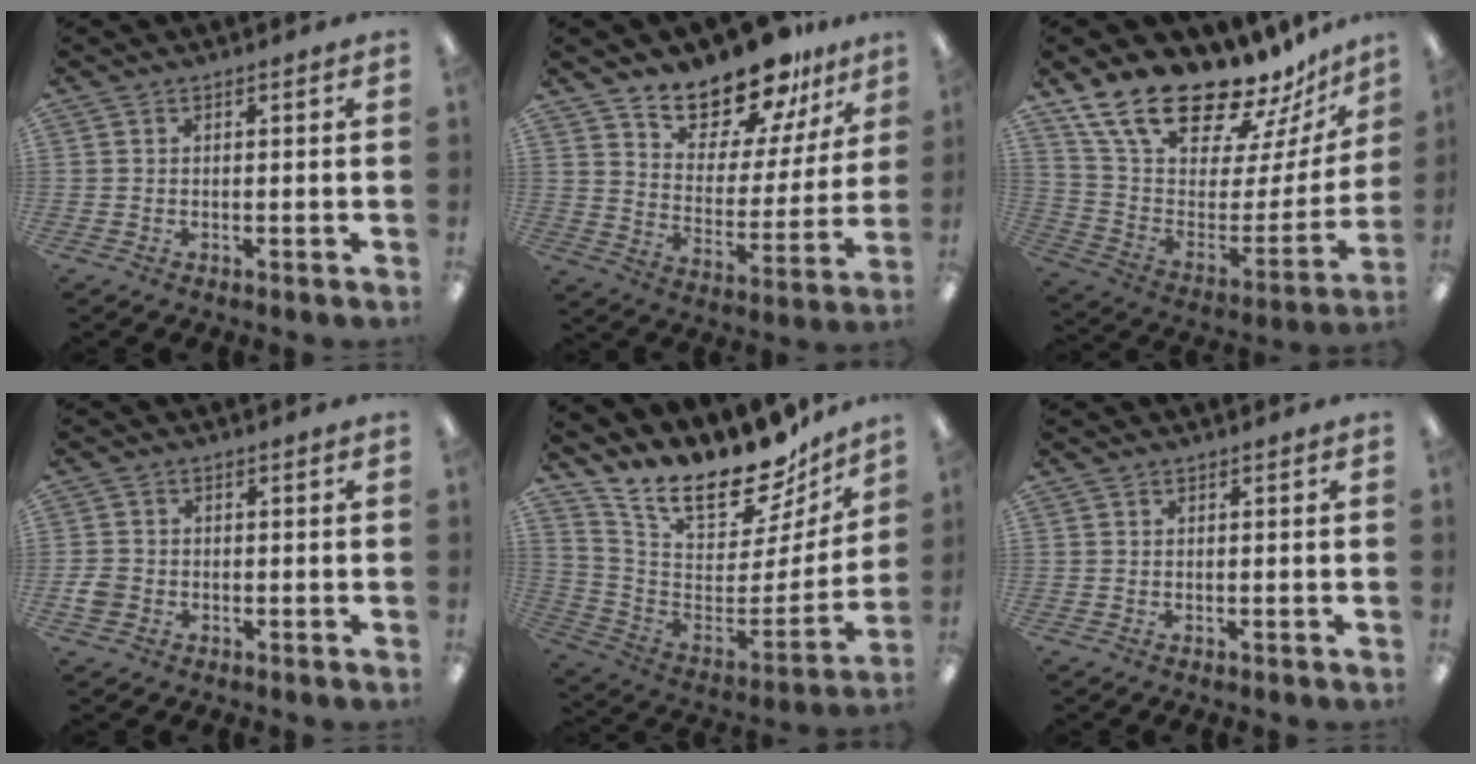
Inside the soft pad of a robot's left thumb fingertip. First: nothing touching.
{"total": 16.5, "force": [14.7, 5.6, 4.8], "torque": [-0.086, -0.119, 0.262]}
{"total": 23.4, "force": [19.0, 8.1, 11.0], "torque": [-0.193, -0.143, 0.342]}
{"total": 3.0, "force": [-0.9, 2.6, 1.2], "torque": [-0.018, 0.008, -0.016]}
{"total": 21.3, "force": [16.9, 7.8, 10.4], "torque": [-0.162, -0.136, 0.288]}
{"total": 0.0}